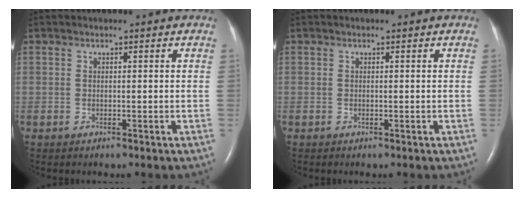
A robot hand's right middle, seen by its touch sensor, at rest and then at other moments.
{"total": 0.0}